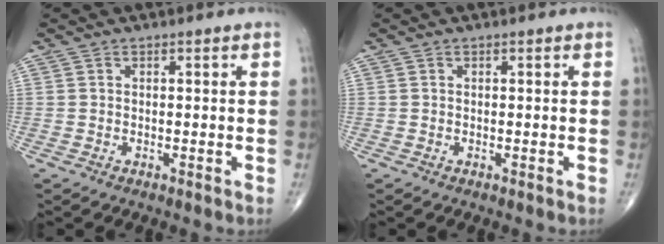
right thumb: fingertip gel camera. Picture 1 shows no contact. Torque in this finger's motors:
{"motor_torque": [-0.37, 0.05, 0.00, 0.00, 0.02]}